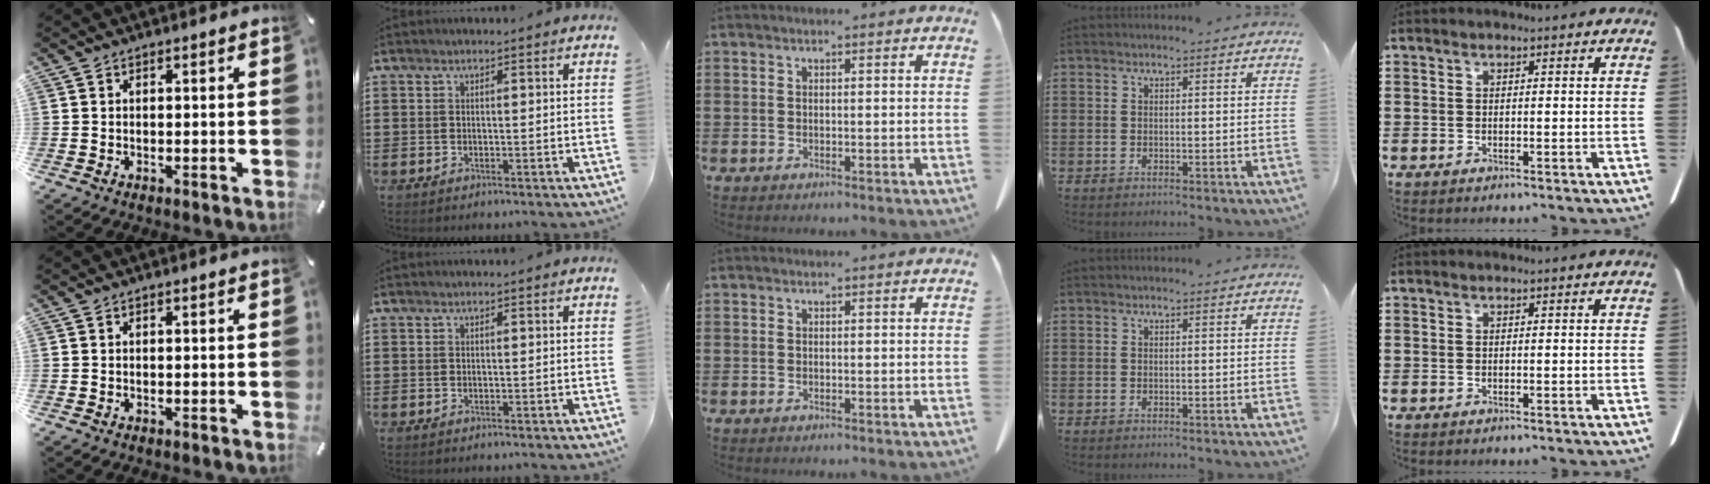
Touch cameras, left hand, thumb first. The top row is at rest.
{}